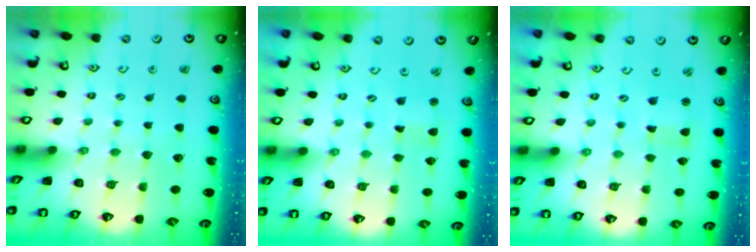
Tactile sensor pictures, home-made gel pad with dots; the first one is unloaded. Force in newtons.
{"total": 1.4, "press": 1.4, "slide": 0.1}
{"total": 1.1, "press": 1.0, "slide": 0.2}